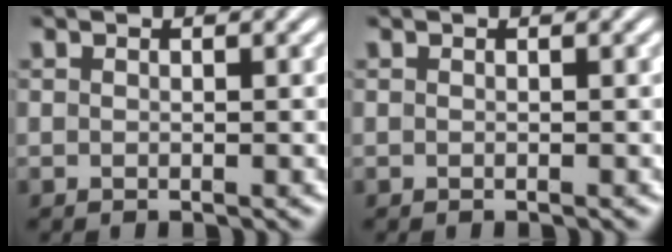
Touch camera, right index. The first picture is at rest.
{"total": 0.0}